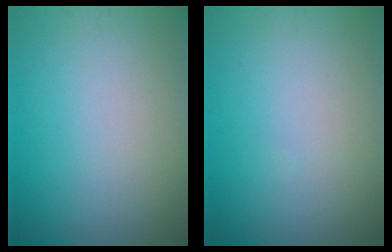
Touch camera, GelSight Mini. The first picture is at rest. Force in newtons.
{"total": 0.0}